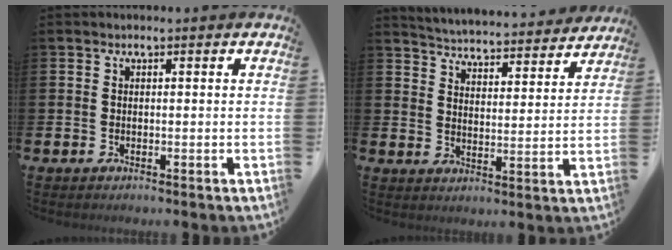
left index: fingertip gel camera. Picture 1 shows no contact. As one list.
[{"total": 5.0, "force": [4.9, 0.5, 0.1], "torque": [-0.020, -0.046, 0.082]}]